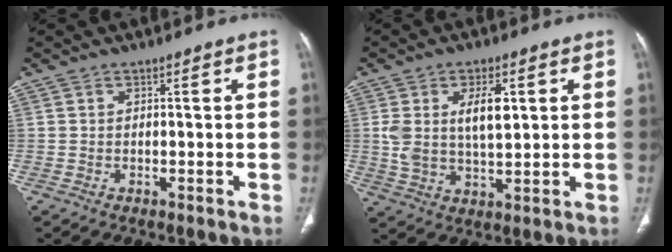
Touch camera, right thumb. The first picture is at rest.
{"total": 9.2, "force": [2.4, 4.3, 7.8], "torque": [-0.141, -0.007, 0.049]}